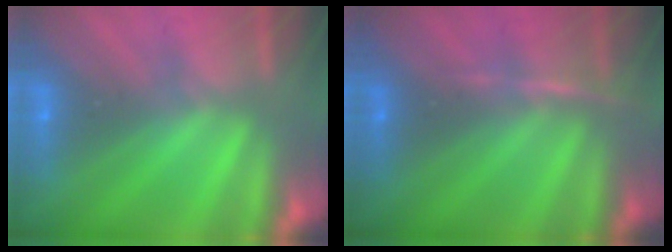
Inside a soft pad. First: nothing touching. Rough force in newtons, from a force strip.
{"total": 2.9}